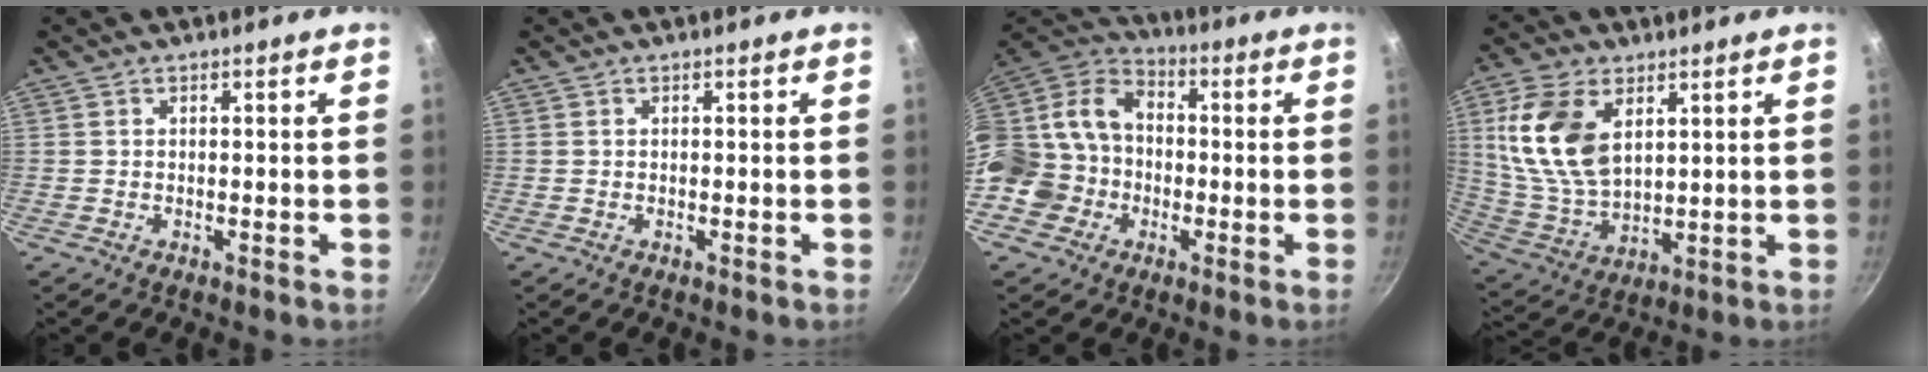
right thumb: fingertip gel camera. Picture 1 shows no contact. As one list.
[{"total": 0.0}, {"total": 17.2, "force": [-3.7, 14.9, 7.8], "torque": [-0.135, 0.049, -0.079]}, {"total": 15.9, "force": [5.1, 9.4, 11.7], "torque": [-0.216, -0.019, 0.114]}]